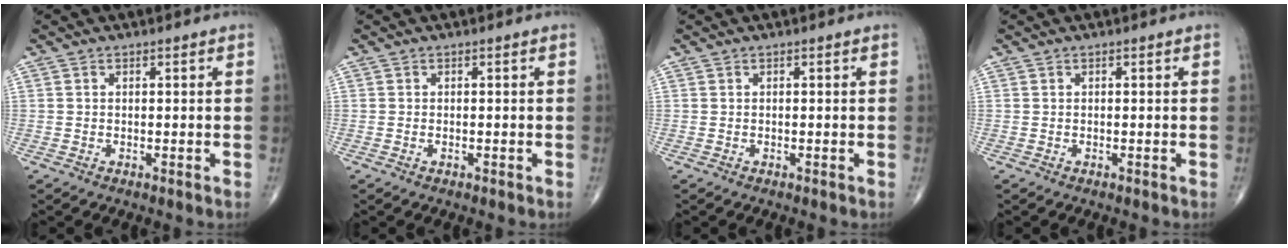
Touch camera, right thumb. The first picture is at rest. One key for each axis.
{"total": 0.0}
{"total": 0.0}
{"total": 0.0}